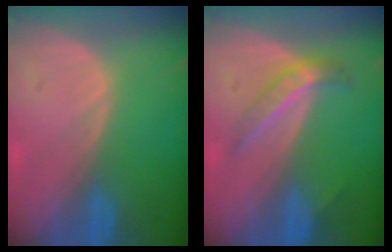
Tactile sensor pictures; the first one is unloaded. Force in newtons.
{"total": 4.2, "press": 4.0, "slide": 1.1}